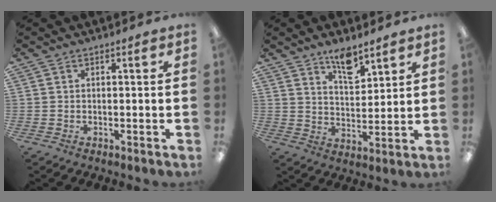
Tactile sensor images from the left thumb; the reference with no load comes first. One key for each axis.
{"total": 7.7, "fx": 6.0, "fy": 3.0, "fz": 3.9, "tx": -0.052, "ty": -0.037, "tz": 0.102}